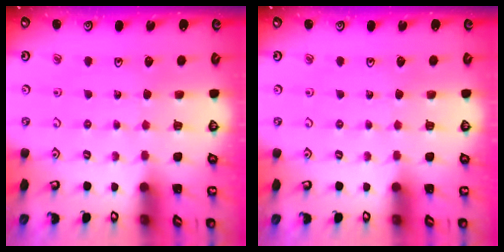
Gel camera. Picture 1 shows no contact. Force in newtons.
{"total": 0.0}